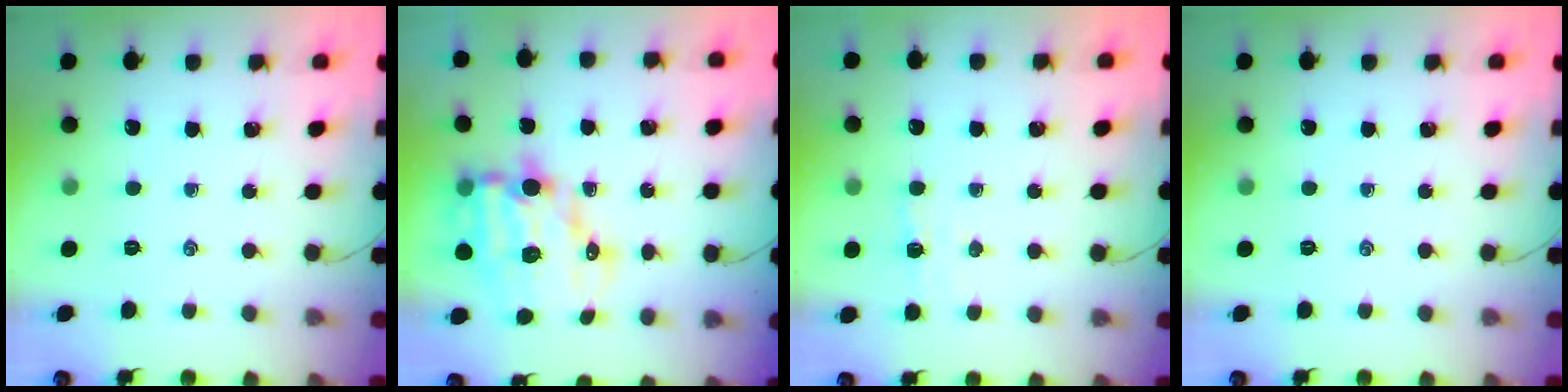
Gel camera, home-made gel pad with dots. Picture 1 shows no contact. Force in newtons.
{"total": 15.0, "press": 14.6, "slide": 3.4}
{"total": 4.9, "press": 4.7, "slide": 1.3}
{"total": 0.0}